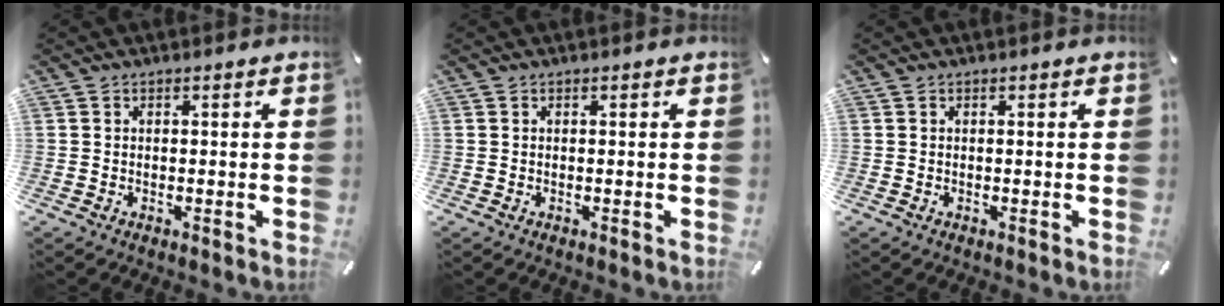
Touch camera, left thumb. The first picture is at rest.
{"total": 0.0}
{"total": 0.0}